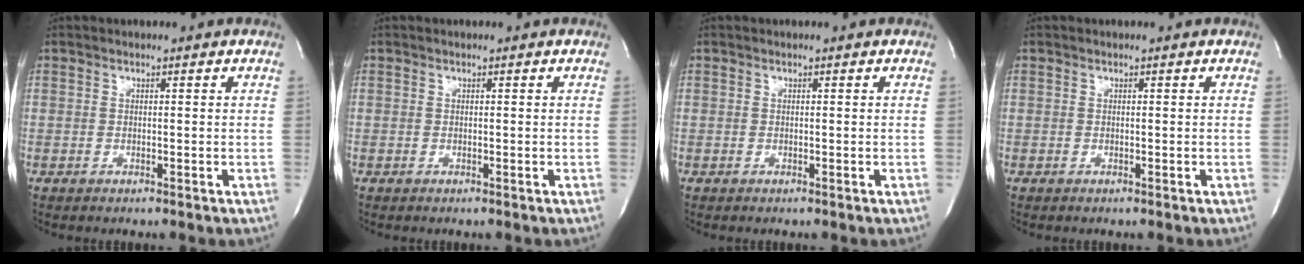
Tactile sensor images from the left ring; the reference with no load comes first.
{"total": 0.0}
{"total": 0.0}
{"total": 0.0}